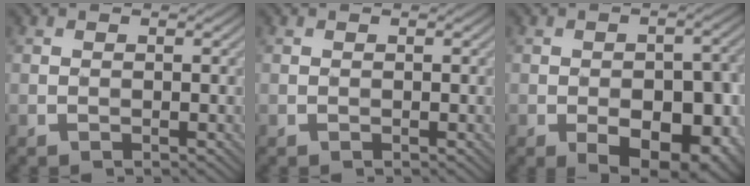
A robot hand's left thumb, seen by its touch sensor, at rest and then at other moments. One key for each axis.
{"total": 0.0}
{"total": 11.6, "fx": -5.0, "fy": 5.9, "fz": 8.6, "tx": -0.105, "ty": 0.000, "tz": -0.061}